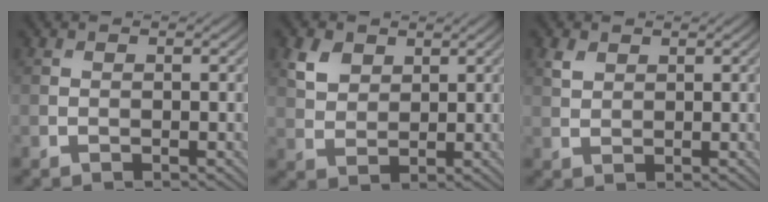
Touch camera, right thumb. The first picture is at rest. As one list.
[{"total": 3.7, "force": [2.1, 2.5, 1.7], "torque": [-0.046, 0.001, 0.045]}, {"total": 1.8, "force": [1.2, 1.1, 0.8], "torque": [-0.022, 0.000, 0.025]}]